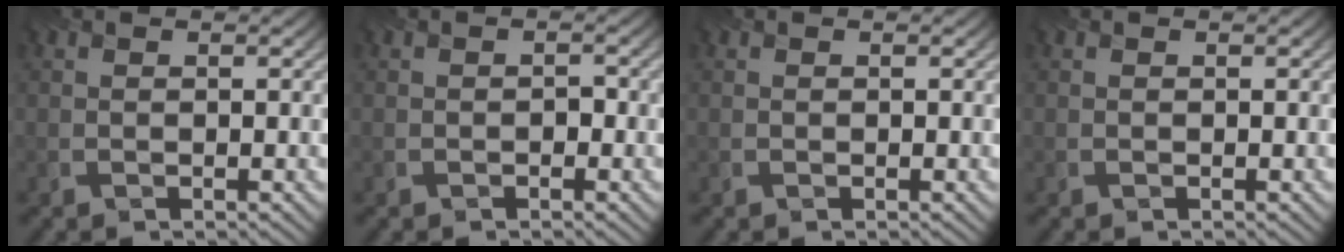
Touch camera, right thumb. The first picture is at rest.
{"total": 0.9, "force": [-0.4, 0.6, 0.5], "torque": [-0.007, -0.001, -0.008]}
{"total": 0.0}
{"total": 0.0}